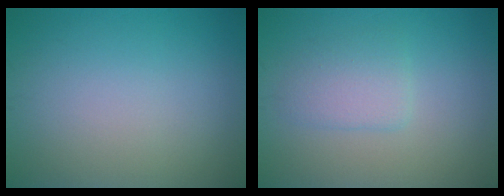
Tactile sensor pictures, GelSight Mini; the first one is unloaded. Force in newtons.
{"total": 2.4, "press": 2.3, "slide": 0.5}